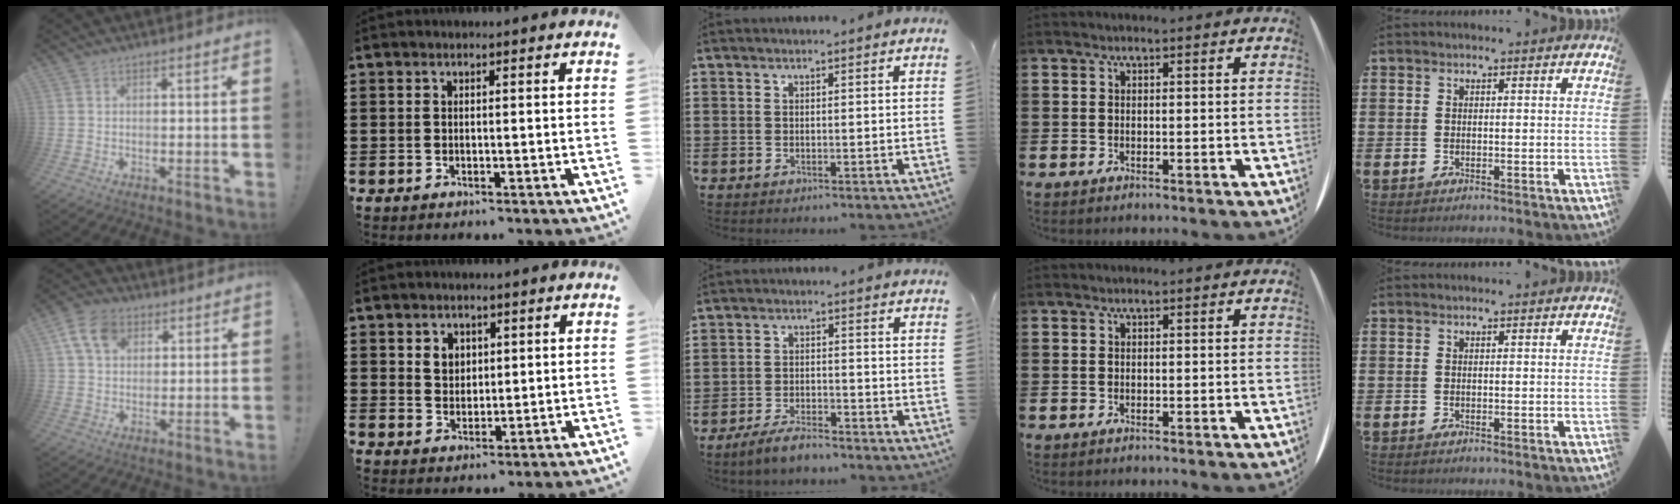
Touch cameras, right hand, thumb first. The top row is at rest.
{"thumb": {"total": 10.7, "force": [4.3, 8.0, 5.7], "torque": [-0.090, -0.001, 0.085]}, "index": {"total": 2.8, "force": [1.3, 2.3, 0.9], "torque": [-0.026, 0.009, 0.023]}, "middle": {"total": 4.0, "force": [-3.6, 0.8, 1.7], "torque": [-0.042, 0.000, -0.073]}}